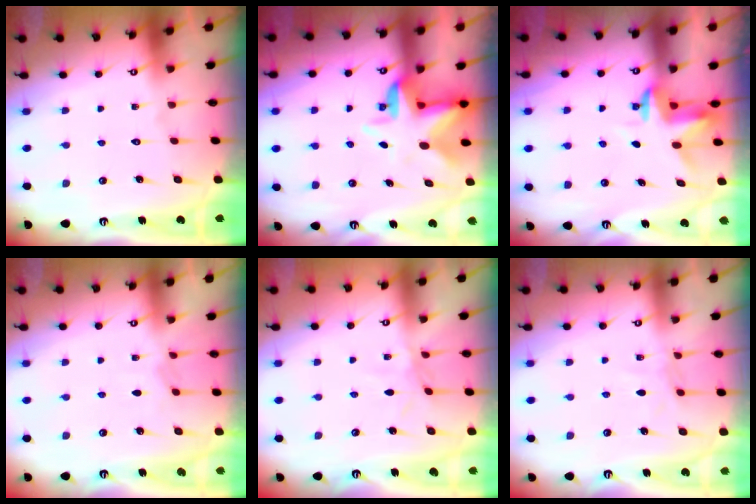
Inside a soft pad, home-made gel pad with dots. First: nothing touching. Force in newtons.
{"total": 5.6, "press": 5.4, "slide": 1.7}
{"total": 3.6, "press": 3.6, "slide": 0.2}
{"total": 2.6, "press": 2.5, "slide": 0.5}
{"total": 3.0, "press": 3.0, "slide": 0.4}
{"total": 4.7, "press": 4.7, "slide": 0.6}